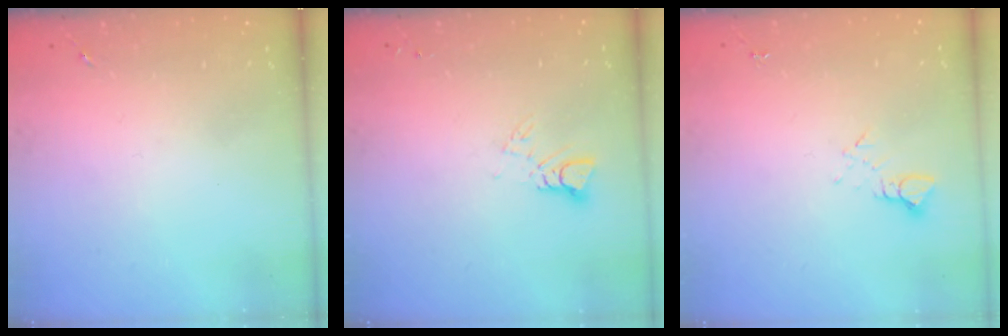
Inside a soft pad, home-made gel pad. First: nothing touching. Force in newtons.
{"total": 3.6, "press": 3.6, "slide": 0.1}
{"total": 2.7, "press": 2.7, "slide": 0.2}